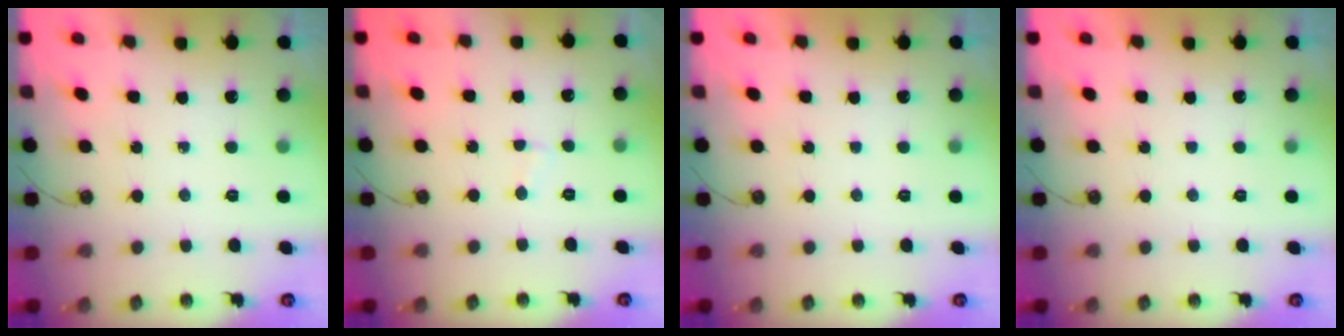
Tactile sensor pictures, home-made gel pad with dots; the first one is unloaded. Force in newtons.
{"total": 1.8, "press": 1.8, "slide": 0.1}
{"total": 0.0}
{"total": 0.0}